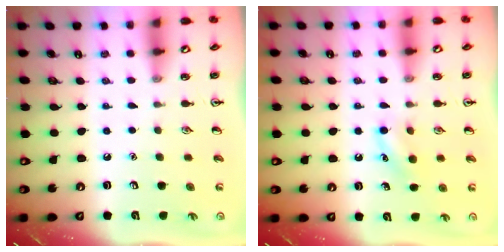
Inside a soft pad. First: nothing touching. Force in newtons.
{"total": 7.8, "press": 7.6, "slide": 1.8}